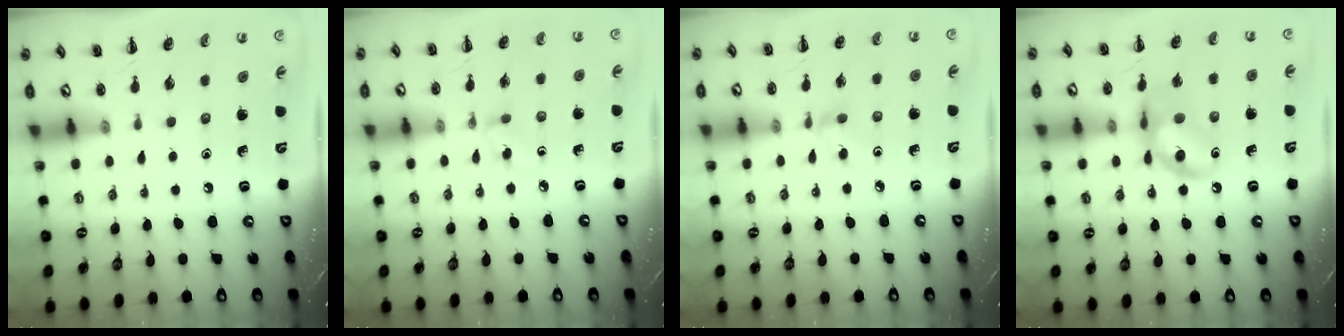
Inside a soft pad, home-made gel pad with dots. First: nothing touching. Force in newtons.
{"total": 2.9, "press": 2.6, "slide": 1.2}
{"total": 3.7, "press": 3.5, "slide": 1.4}
{"total": 14.1, "press": 13.9, "slide": 2.4}